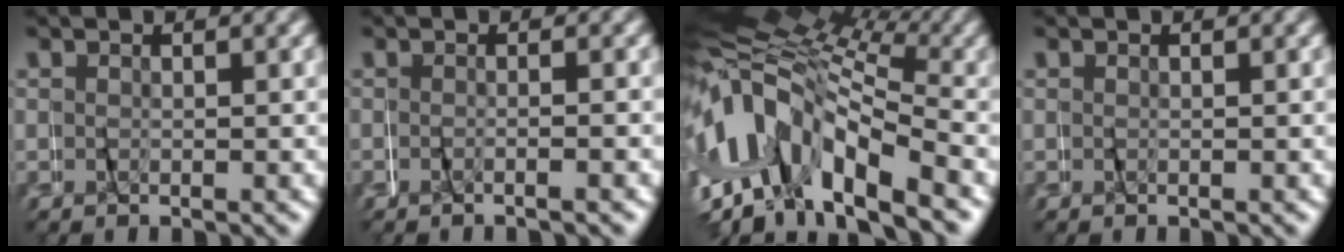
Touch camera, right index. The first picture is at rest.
{"total": 1.3, "force": [-1.1, -0.7, 0.0], "torque": [-0.013, 0.005, -0.022]}
{"total": 16.1, "force": [-1.9, 12.2, 10.3], "torque": [-0.221, -0.003, -0.040]}
{"total": 0.0}